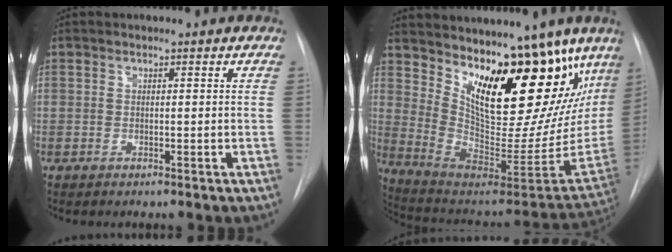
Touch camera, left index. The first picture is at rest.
{"total": 24.8, "force": [16.5, 8.1, 16.6], "torque": [-0.247, -0.012, 0.250]}